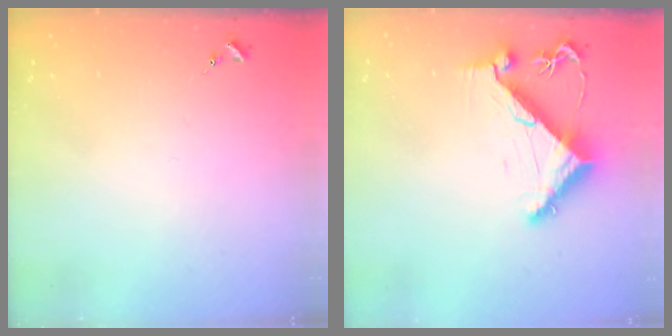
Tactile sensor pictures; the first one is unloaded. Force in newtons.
{"total": 7.9, "press": 7.8, "slide": 1.0}